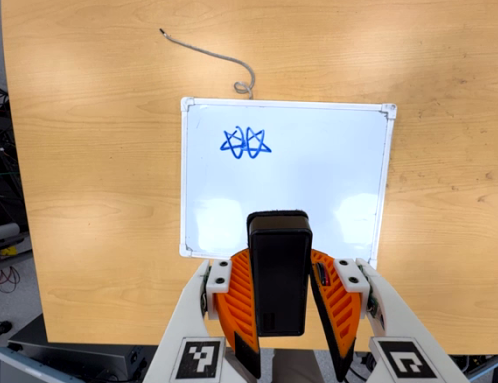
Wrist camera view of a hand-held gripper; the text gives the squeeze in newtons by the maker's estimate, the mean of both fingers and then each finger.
{"total": 6.7, "left": 5.7, "right": 7.8}